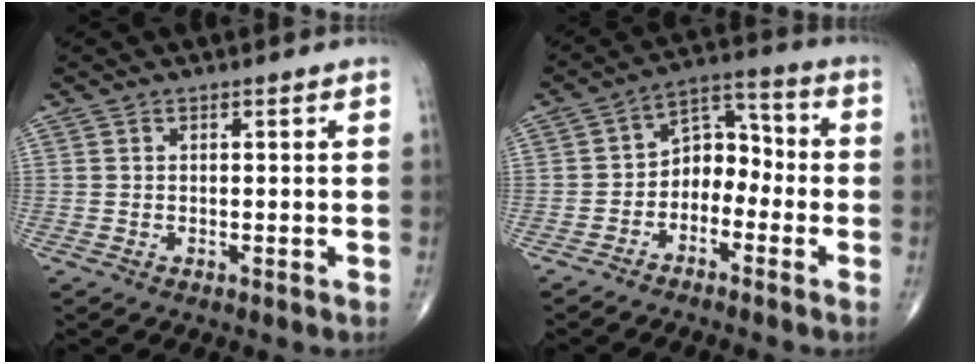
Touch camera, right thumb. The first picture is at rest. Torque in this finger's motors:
{"motor_torque": [-0.03, 0.12, 0.12, -0.05, 0.03]}